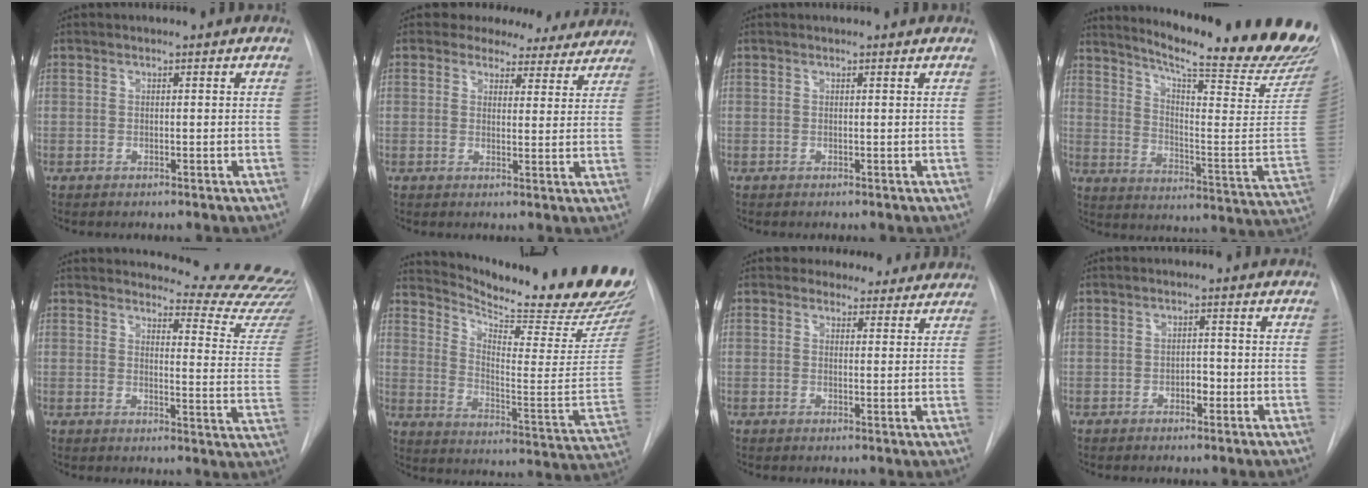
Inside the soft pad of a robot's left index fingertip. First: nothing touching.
{"total": 12.9, "force": [11.7, 5.2, 1.7], "torque": [0.006, -0.009, 0.117]}
{"total": 1.6, "force": [1.5, 0.3, 0.1], "torque": [-0.013, 0.007, 0.011]}
{"total": 26.4, "force": [23.1, 1.2, 12.7], "torque": [-0.195, -0.108, 0.294]}
{"total": 17.8, "force": [17.5, 1.4, 2.9], "torque": [-0.015, -0.136, 0.174]}
{"total": 24.2, "force": [22.1, 1.9, 9.7], "torque": [-0.155, -0.114, 0.288]}
{"total": 8.6, "force": [7.7, 3.9, 0.3], "torque": [0.033, 0.005, 0.069]}
{"total": 1.8, "force": [-0.7, 1.1, 1.3], "torque": [-0.016, 0.005, -0.011]}